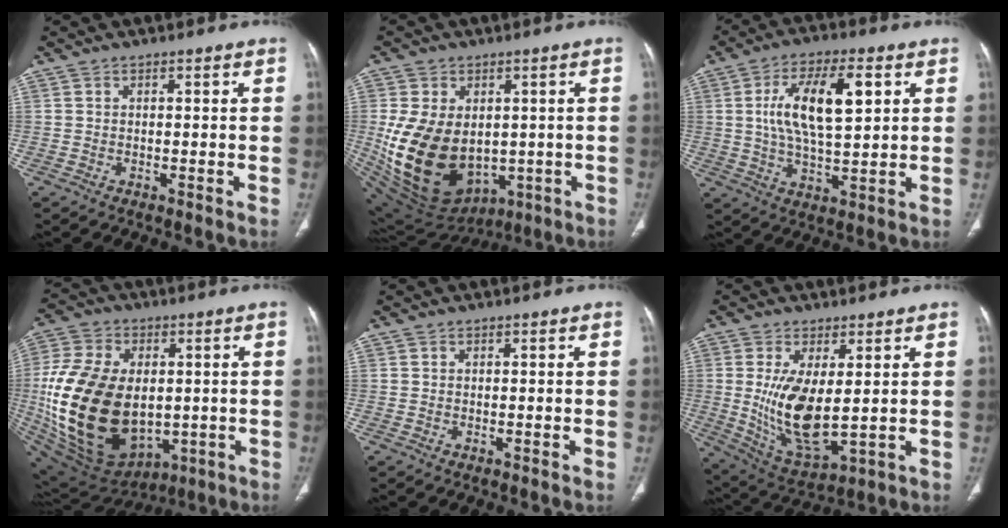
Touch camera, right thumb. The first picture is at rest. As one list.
[{"total": 19.4, "force": [-1.2, 13.7, 13.8], "torque": [-0.243, -0.015, 0.021]}, {"total": 14.1, "force": [3.5, 5.8, 12.4], "torque": [-0.217, -0.002, 0.063]}, {"total": 27.0, "force": [-1.5, 17.6, 20.4], "torque": [-0.404, -0.015, 0.007]}, {"total": 0.0}, {"total": 12.6, "force": [0.8, 5.3, 11.4], "torque": [-0.214, -0.028, 0.036]}]